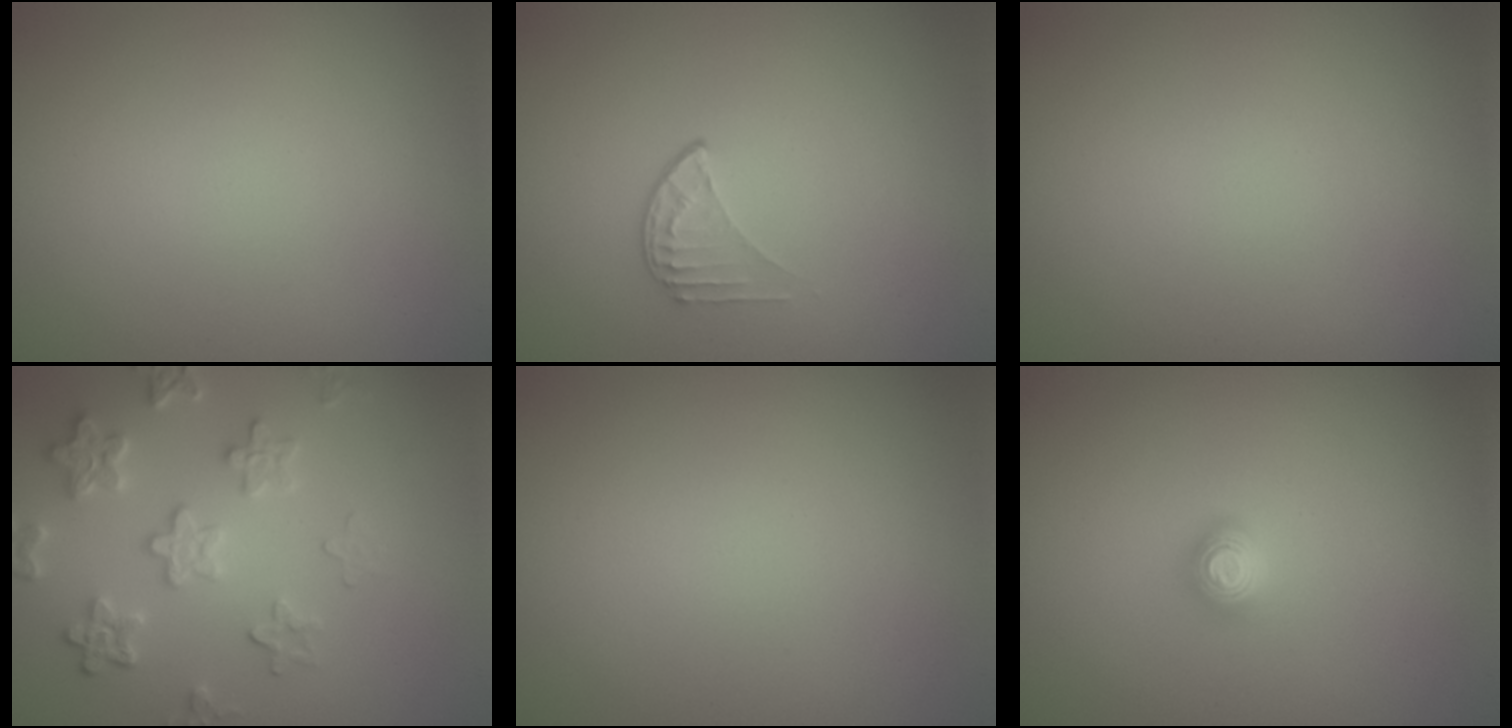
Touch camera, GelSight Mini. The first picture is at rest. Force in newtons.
{"total": 1.4, "press": 0.9, "slide": 1.1}
{"total": 0.0}
{"total": 4.8, "press": 4.0, "slide": 2.6}
{"total": 0.0}
{"total": 1.6, "press": 1.3, "slide": 0.9}